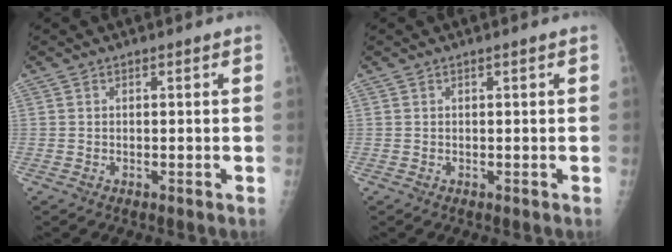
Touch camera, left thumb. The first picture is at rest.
{"total": 0.0}